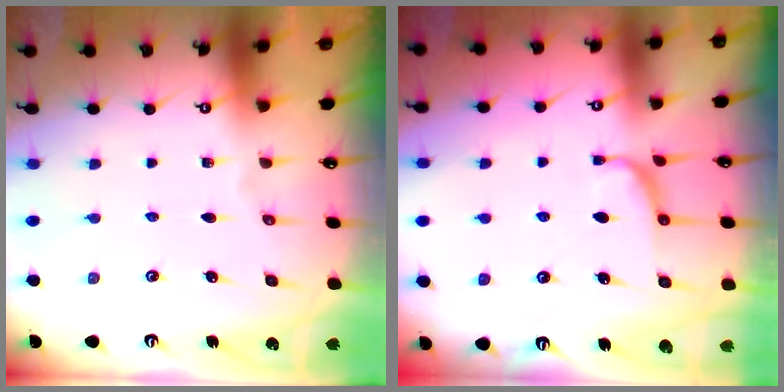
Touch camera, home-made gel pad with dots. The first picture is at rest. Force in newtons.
{"total": 1.7, "press": 1.5, "slide": 0.9}